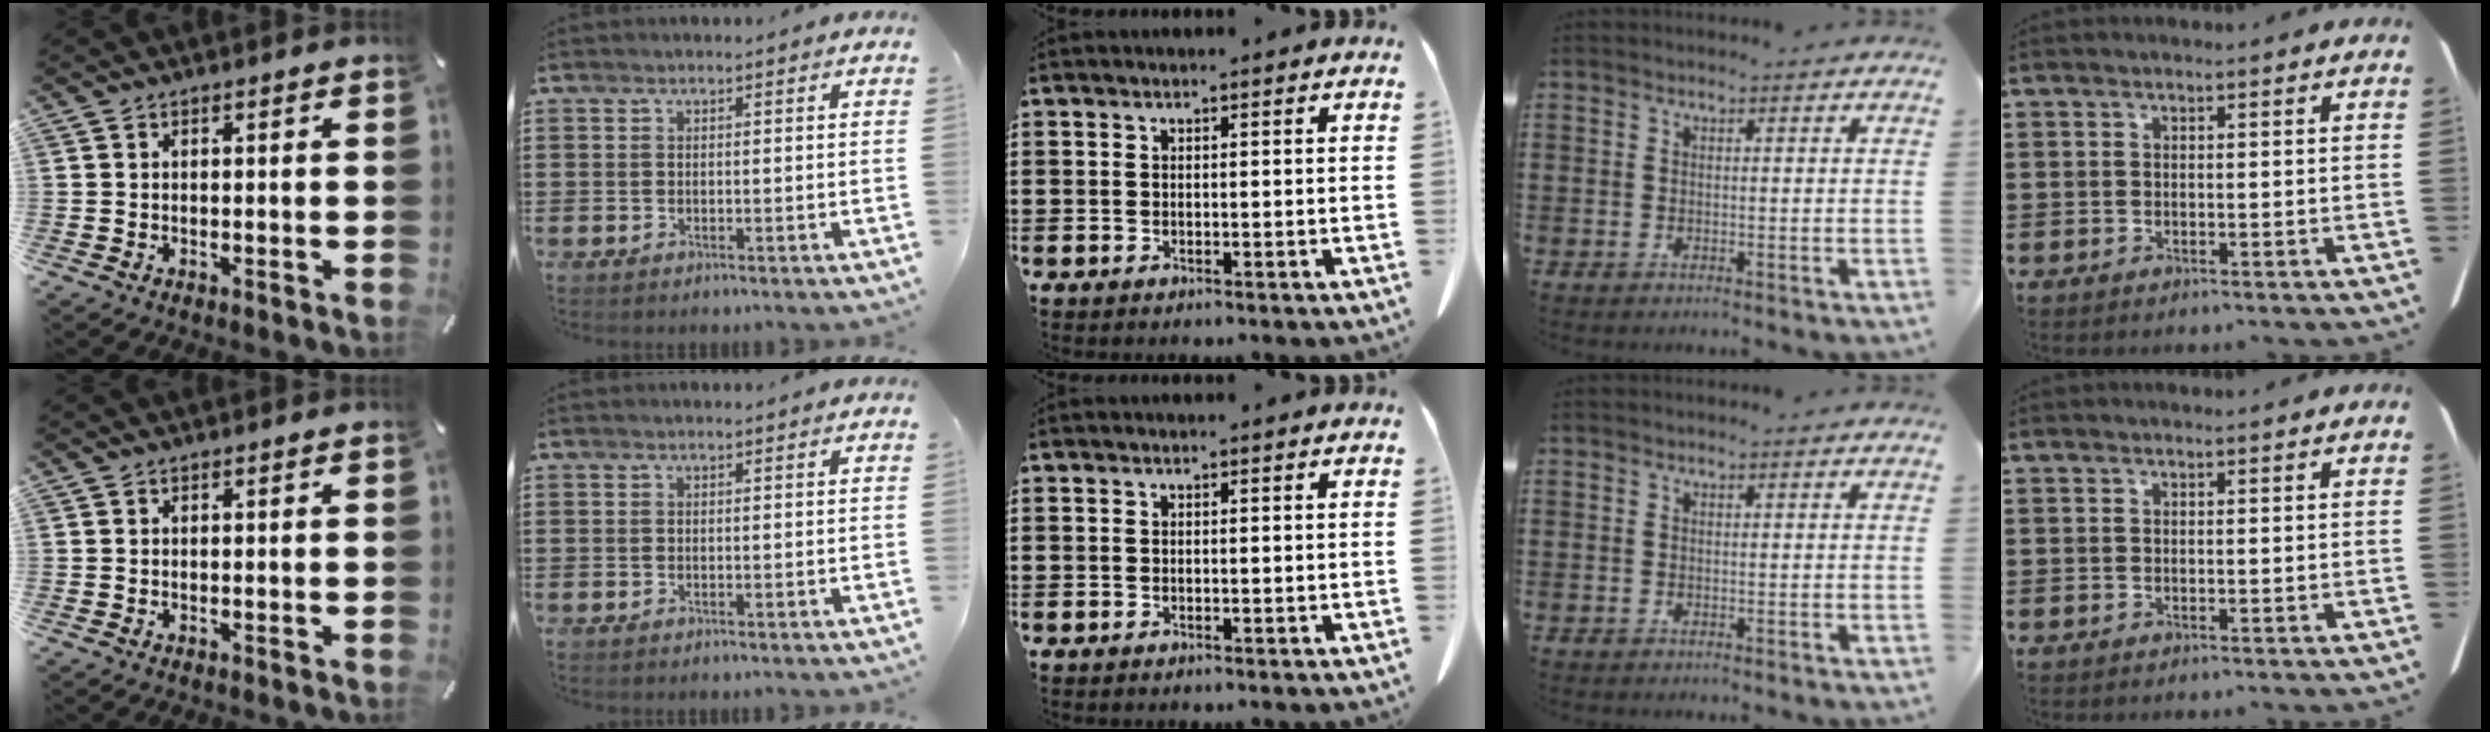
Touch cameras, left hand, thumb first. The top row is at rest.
{}